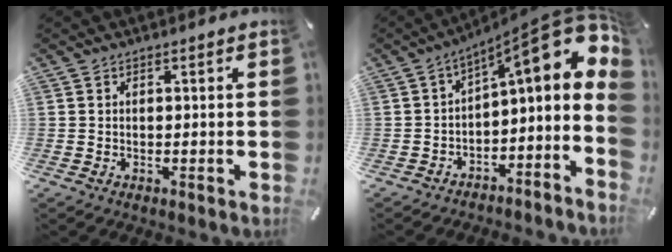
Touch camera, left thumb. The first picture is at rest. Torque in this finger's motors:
{"motor_torque": [0.36, 0.62, 0.95, 0.77, 0.27]}